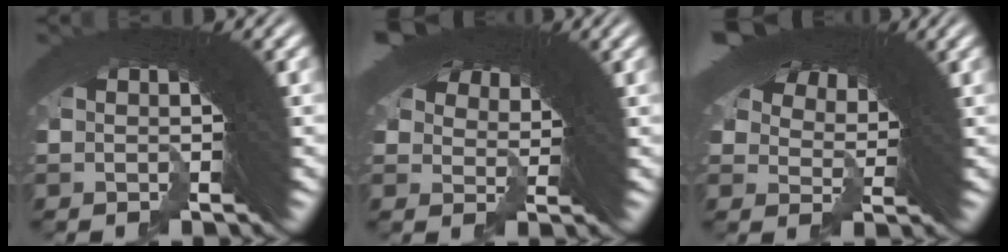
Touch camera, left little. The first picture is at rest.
{"total": 2.9, "force": [0.9, 2.7, 0.9], "torque": [-0.009, -0.027, 0.025]}
{"total": 4.3, "force": [1.9, 3.1, 2.2], "torque": [-0.035, -0.016, 0.040]}